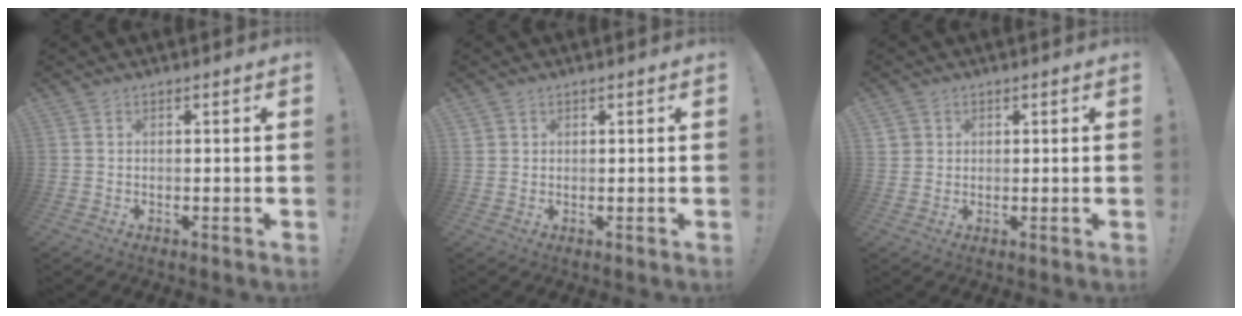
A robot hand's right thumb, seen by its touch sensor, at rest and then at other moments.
{"total": 1.6, "force": [1.0, 1.2, 0.2], "torque": [-0.005, -0.002, 0.019]}
{"total": 2.2, "force": [1.2, 1.8, 0.4], "torque": [-0.006, -0.003, 0.023]}